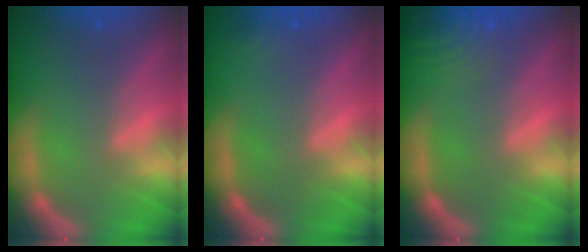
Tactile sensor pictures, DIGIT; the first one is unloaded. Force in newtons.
{"total": 0.9}
{"total": 6.5}